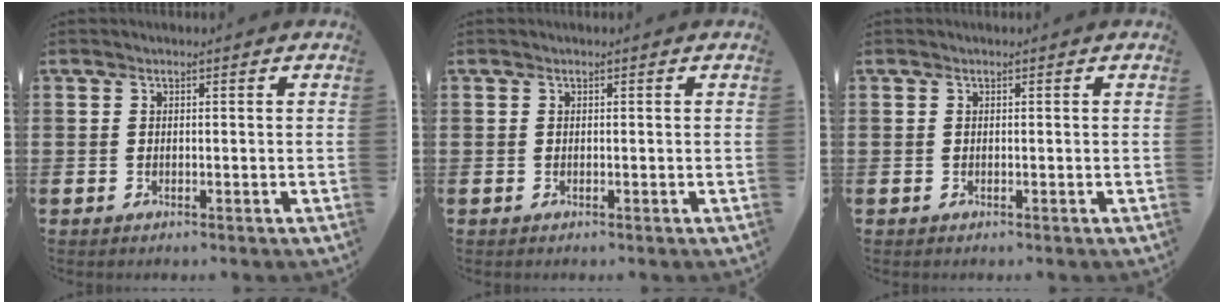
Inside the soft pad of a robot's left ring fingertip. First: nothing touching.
{"total": 0.0}
{"total": 0.0}